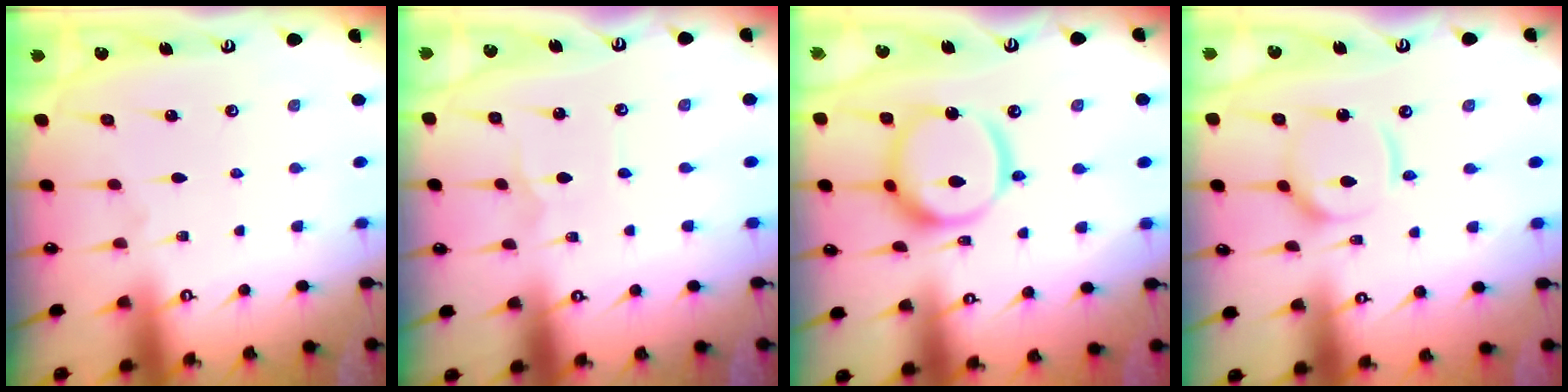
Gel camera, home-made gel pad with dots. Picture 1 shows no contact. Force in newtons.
{"total": 1.1, "press": 1.1, "slide": 0.2}
{"total": 18.3, "press": 18.2, "slide": 2.0}
{"total": 10.1, "press": 10.0, "slide": 1.2}